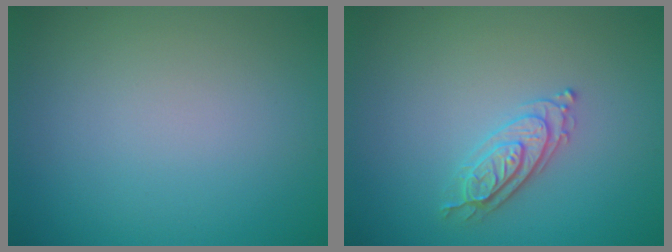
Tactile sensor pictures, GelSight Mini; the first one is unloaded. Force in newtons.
{"total": 2.4, "press": 2.3, "slide": 0.5}